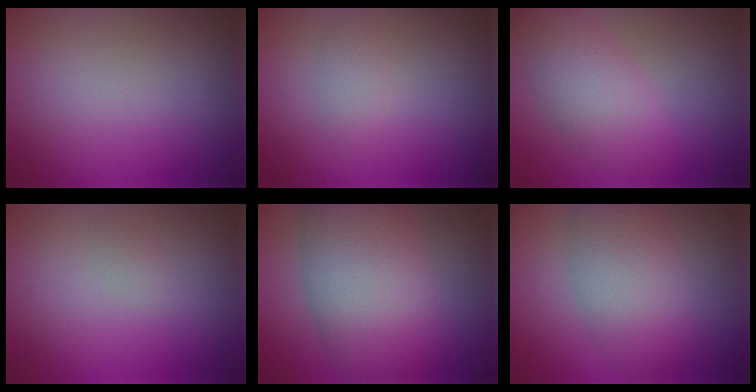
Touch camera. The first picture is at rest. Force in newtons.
{"total": 1.4, "press": 1.4, "slide": 0.1}
{"total": 5.0, "press": 5.0, "slide": 0.1}
{"total": 0.8, "press": 0.8, "slide": 0.0}
{"total": 11.3, "press": 11.3, "slide": 0.3}
{"total": 5.1, "press": 5.0, "slide": 0.5}